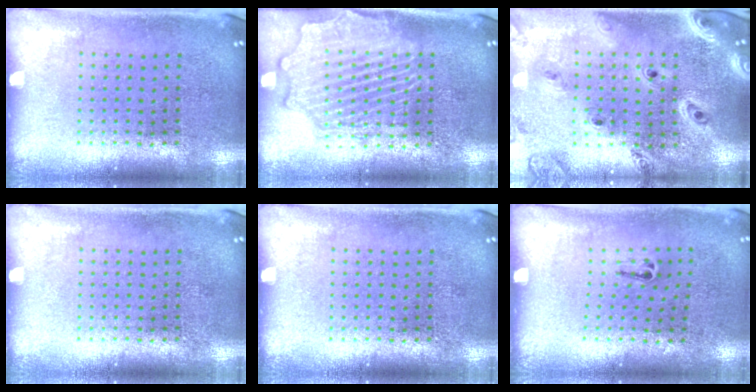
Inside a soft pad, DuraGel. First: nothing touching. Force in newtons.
{"total": 2.3, "press": 2.3, "slide": 0.4}
{"total": 1.8, "press": 1.7, "slide": 0.4}
{"total": 0.0}
{"total": 0.0}
{"total": 0.5, "press": 0.2, "slide": 0.5}